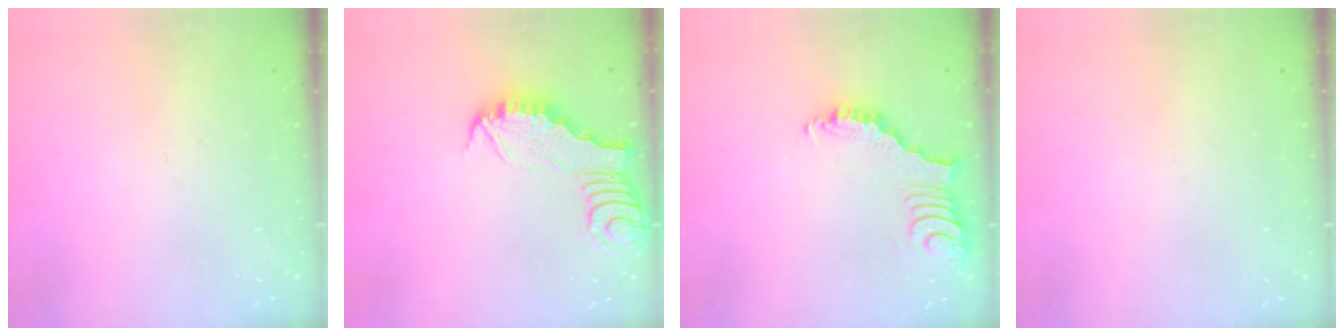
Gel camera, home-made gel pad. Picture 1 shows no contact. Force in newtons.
{"total": 2.5, "press": 2.5, "slide": 0.1}
{"total": 3.1, "press": 3.1, "slide": 0.5}
{"total": 0.0}